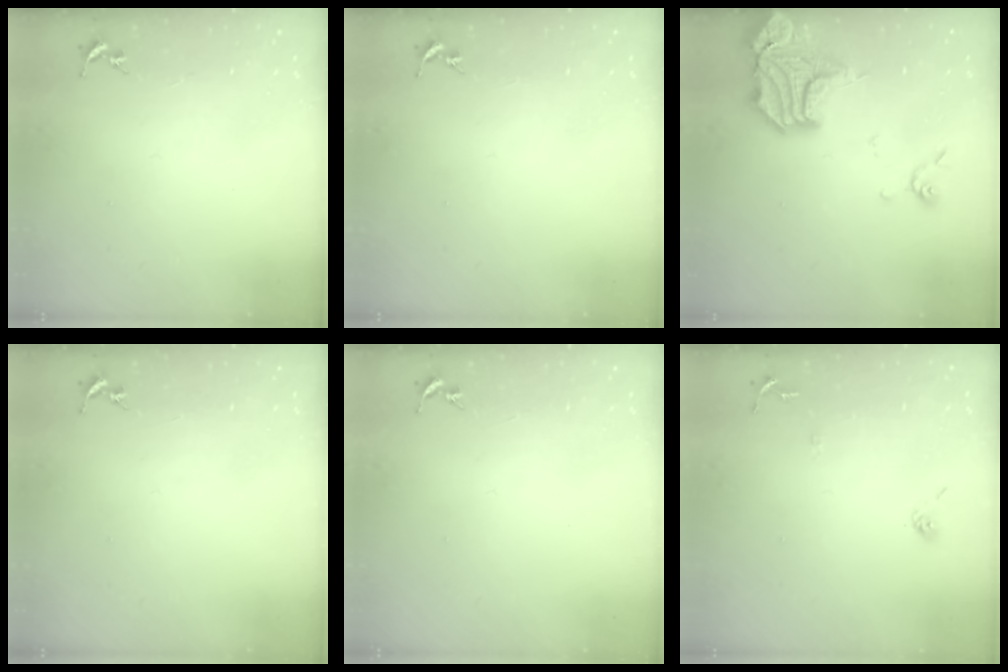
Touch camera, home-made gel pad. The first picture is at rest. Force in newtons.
{"total": 0.0}
{"total": 20.2, "press": 20.0, "slide": 2.5}
{"total": 0.0}
{"total": 0.0}
{"total": 6.4, "press": 6.4, "slide": 0.4}